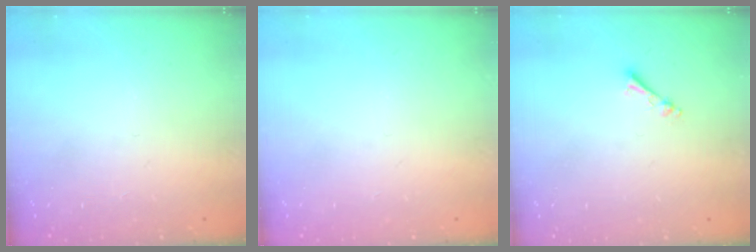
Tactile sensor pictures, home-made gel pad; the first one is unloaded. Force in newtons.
{"total": 0.0}
{"total": 2.5, "press": 2.5, "slide": 0.3}